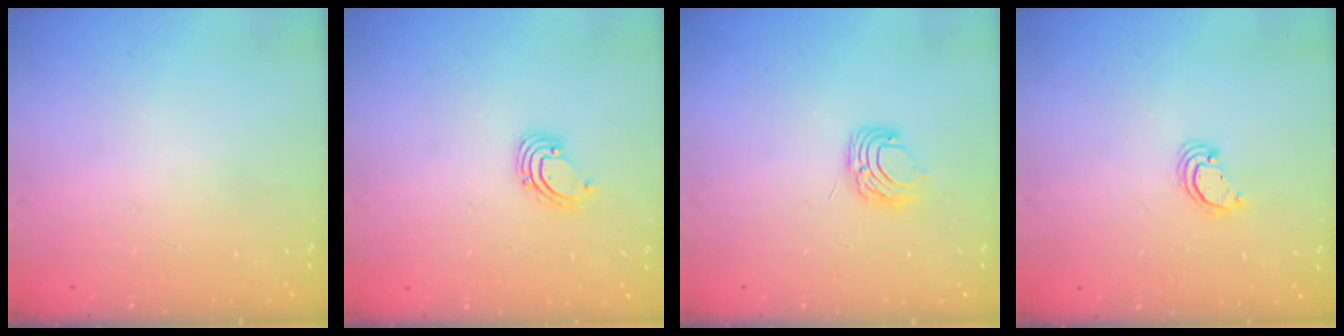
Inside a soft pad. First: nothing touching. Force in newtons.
{"total": 2.3, "press": 2.3, "slide": 0.2}
{"total": 6.6, "press": 6.6, "slide": 0.5}
{"total": 2.2, "press": 2.2, "slide": 0.2}